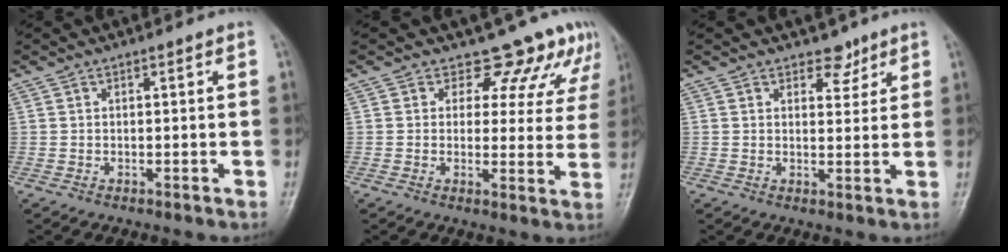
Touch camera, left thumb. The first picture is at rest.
{"total": 10.0, "force": [8.3, 5.3, 1.6], "torque": [0.031, -0.043, 0.074]}
{"total": 3.4, "force": [2.5, 2.1, 1.1], "torque": [0.008, -0.015, 0.036]}